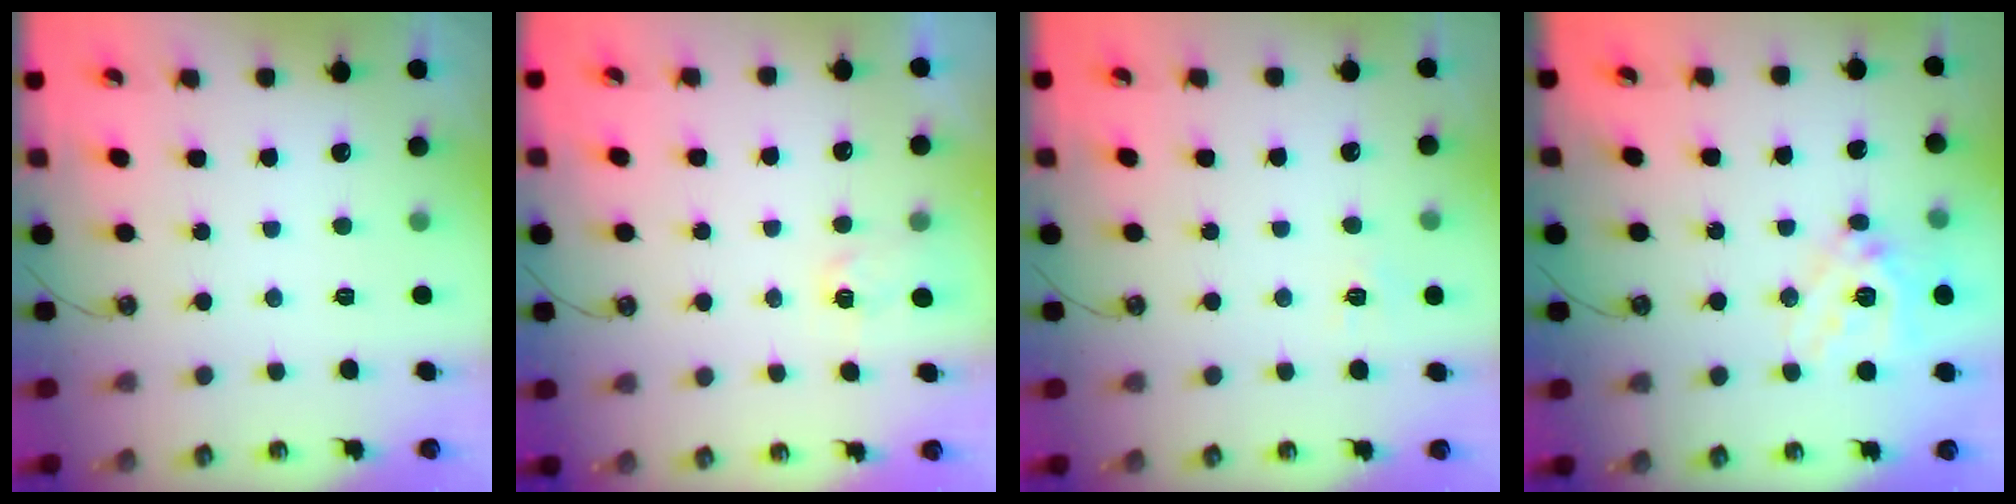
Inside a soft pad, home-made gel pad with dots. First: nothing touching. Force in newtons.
{"total": 2.9, "press": 2.9, "slide": 0.4}
{"total": 5.4, "press": 5.4, "slide": 0.6}
{"total": 16.5, "press": 16.2, "slide": 2.9}